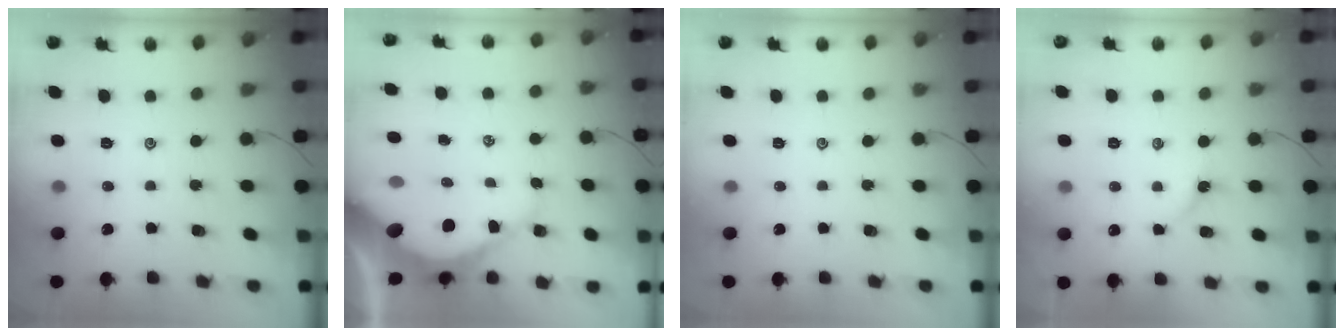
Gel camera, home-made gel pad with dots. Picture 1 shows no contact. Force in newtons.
{"total": 12.2, "press": 12.1, "slide": 1.6}
{"total": 0.0}
{"total": 2.4, "press": 2.4, "slide": 0.3}